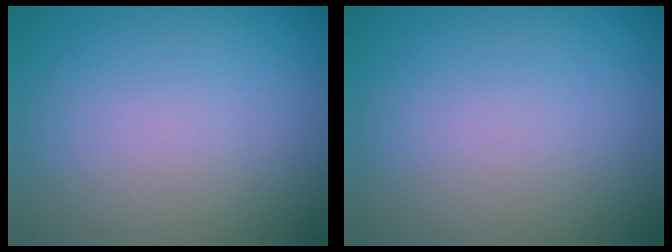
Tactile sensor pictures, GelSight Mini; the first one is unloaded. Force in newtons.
{"total": 0.0}